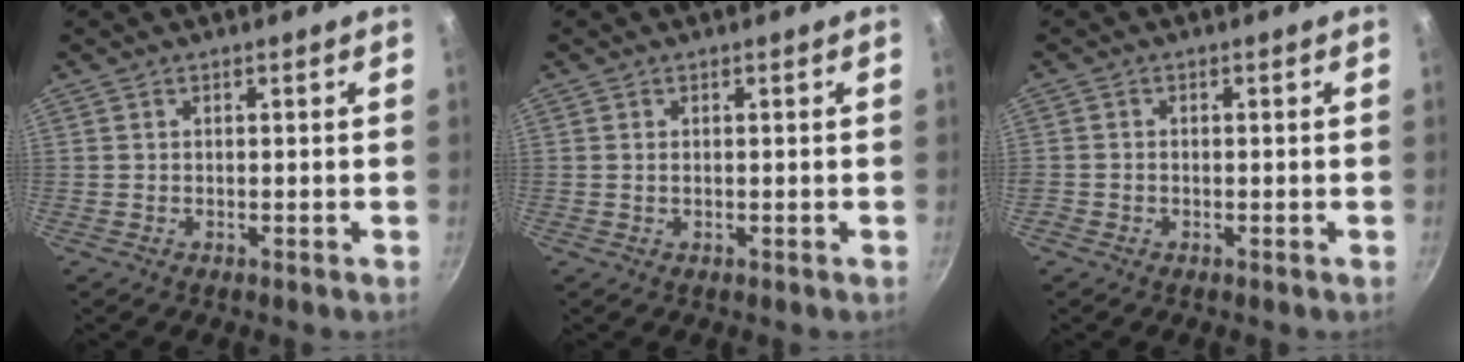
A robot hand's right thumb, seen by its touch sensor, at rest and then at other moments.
{"total": 0.6, "force": [0.0, 0.3, 0.5], "torque": [-0.010, 0.001, -0.001]}
{"total": 1.0, "force": [-0.7, 0.7, 0.3], "torque": [-0.012, 0.004, -0.018]}